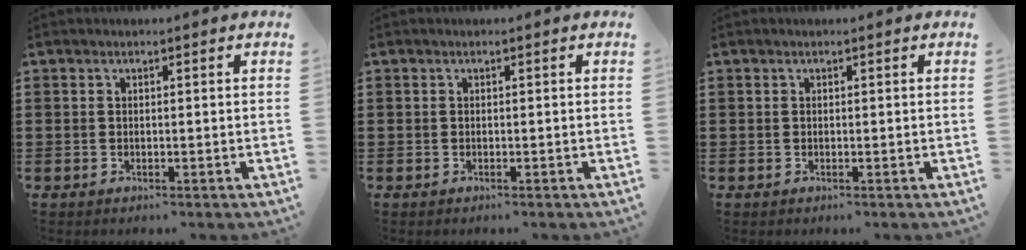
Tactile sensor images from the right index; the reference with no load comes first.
{"total": 0.0}
{"total": 0.0}